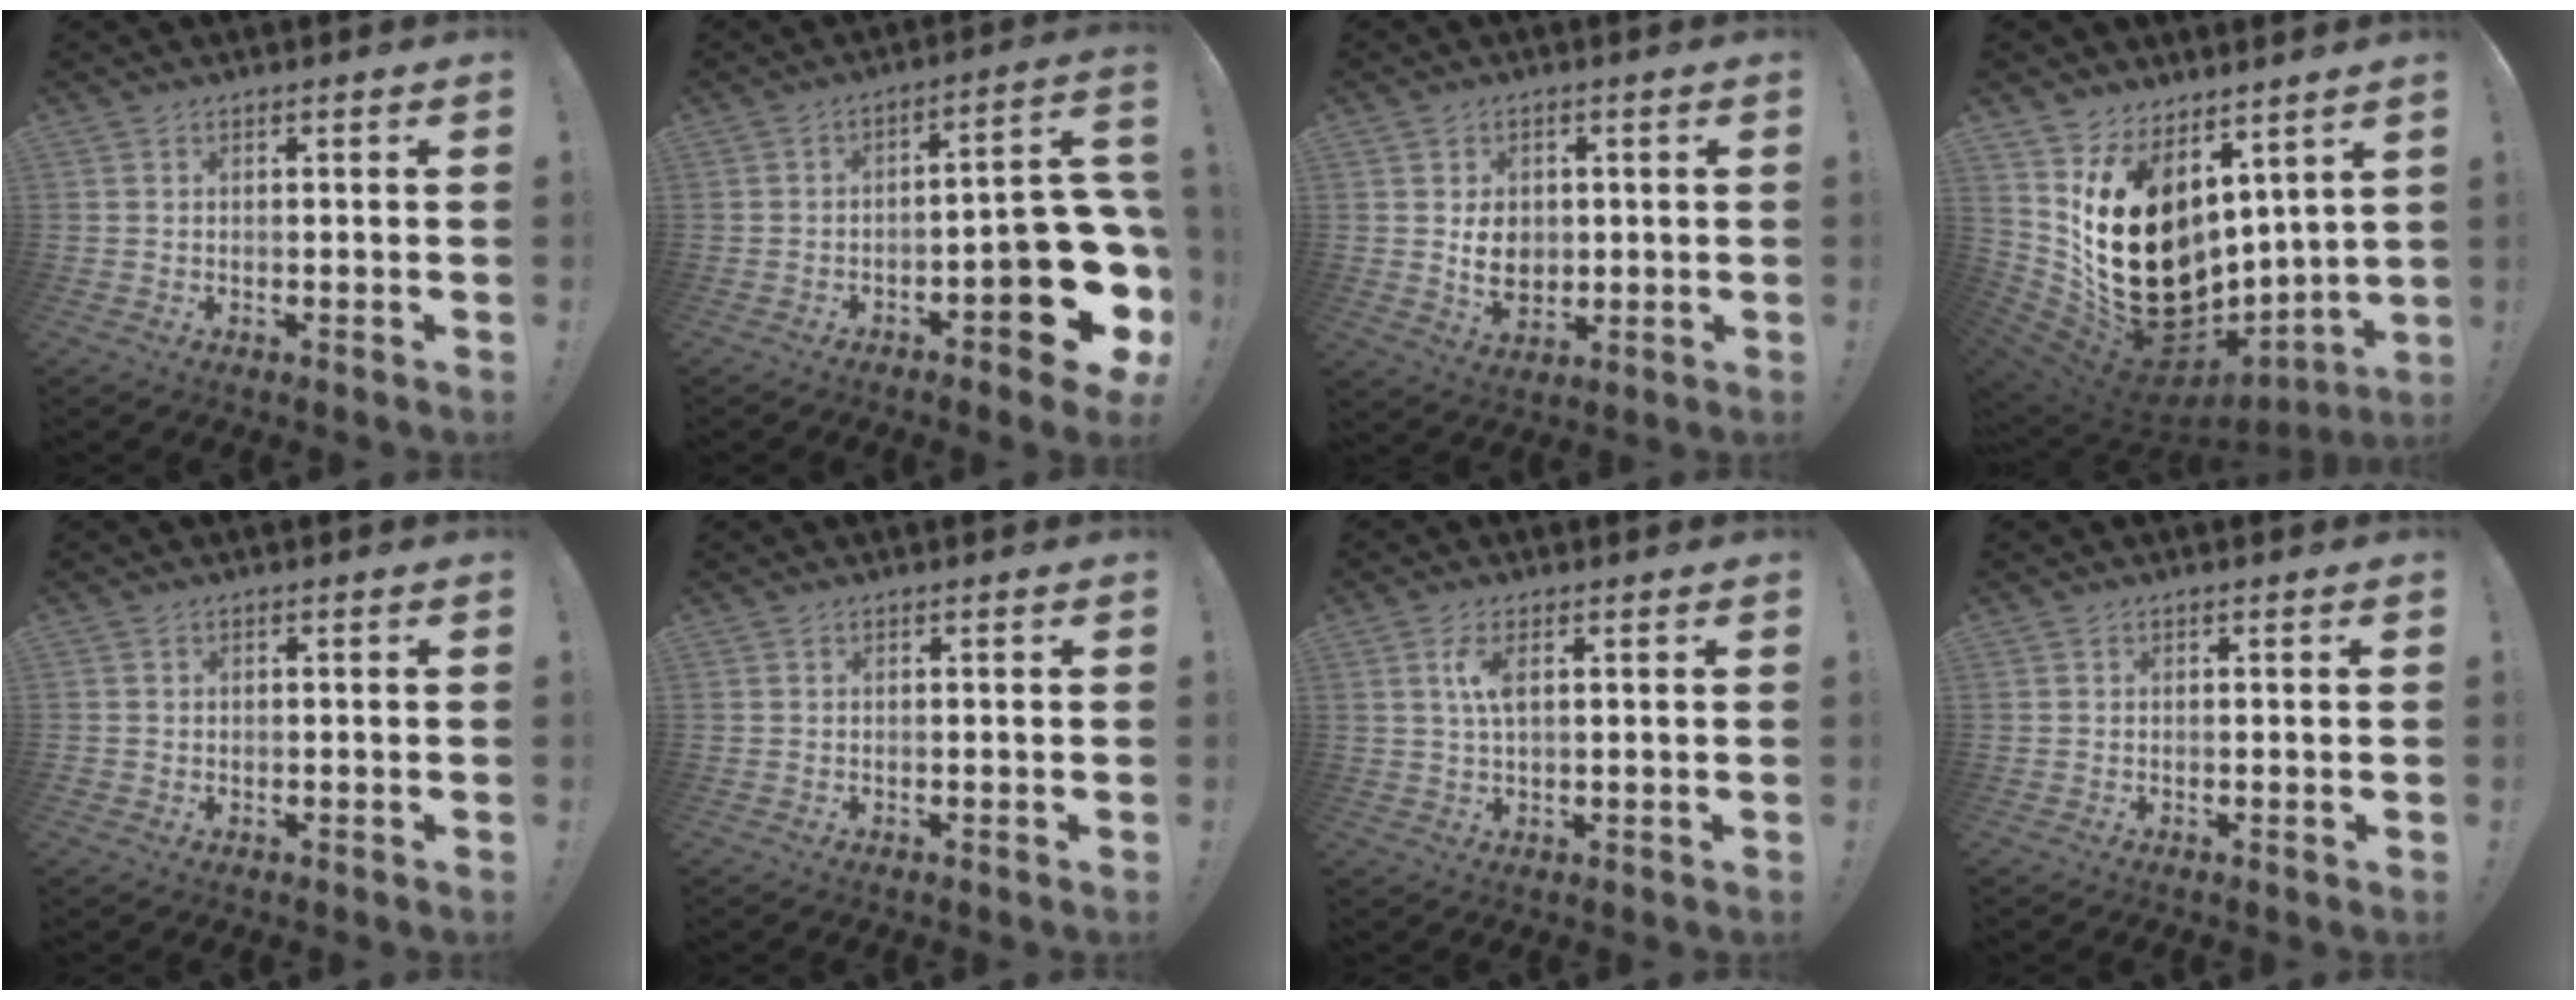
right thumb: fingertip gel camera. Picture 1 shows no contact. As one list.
[{"total": 15.9, "force": [-5.9, 5.4, 13.7], "torque": [-0.150, 0.029, -0.086]}, {"total": 7.6, "force": [0.7, 6.2, 4.2], "torque": [-0.055, -0.003, 0.015]}, {"total": 22.0, "force": [3.1, 16.5, 14.3], "torque": [-0.266, -0.038, 0.089]}, {"total": 0.9, "force": [-0.1, 0.9, 0.1], "torque": [-0.004, 0.003, -0.001]}, {"total": 0.0}, {"total": 5.1, "force": [1.3, 1.9, 4.5], "torque": [-0.083, -0.004, 0.017]}, {"total": 0.5, "force": [0.0, -0.3, 0.4], "torque": [-0.003, -0.004, -0.001]}]